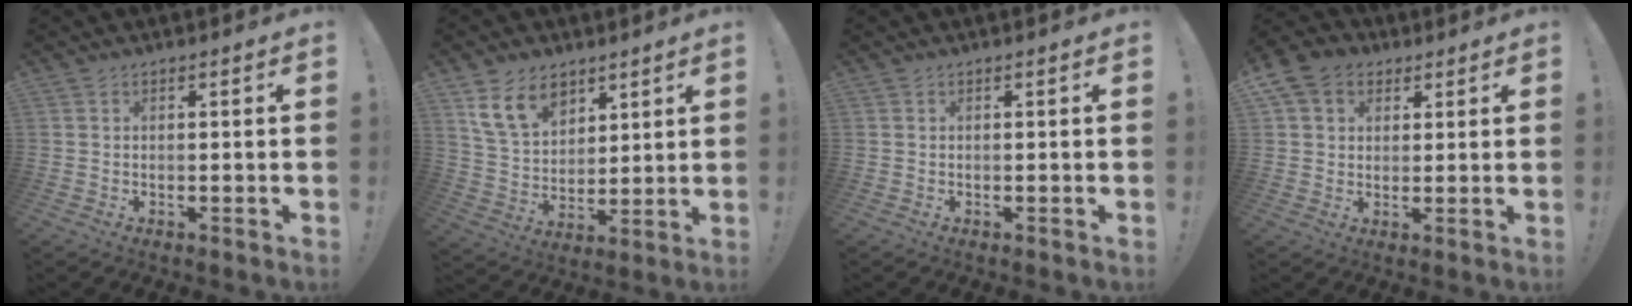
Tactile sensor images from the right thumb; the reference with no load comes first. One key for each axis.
{"total": 13.7, "fx": 8.1, "fy": 9.1, "fz": 6.2, "tx": -0.105, "ty": -0.039, "tz": 0.160}
{"total": 0.0}
{"total": 9.1, "fx": 3.8, "fy": 7.2, "fz": 4.1, "tx": -0.066, "ty": -0.004, "tz": 0.080}